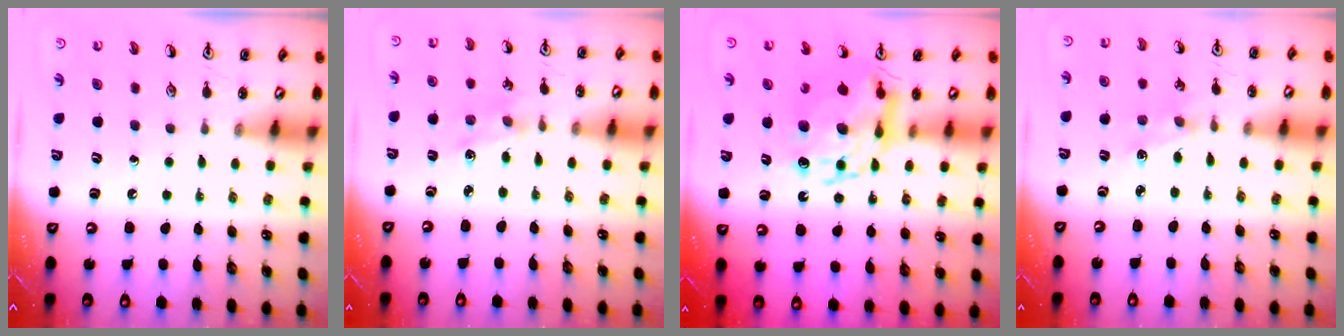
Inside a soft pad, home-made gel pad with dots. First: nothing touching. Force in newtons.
{"total": 1.6, "press": 1.5, "slide": 0.4}
{"total": 13.4, "press": 13.4, "slide": 1.0}
{"total": 1.2, "press": 1.2, "slide": 0.2}